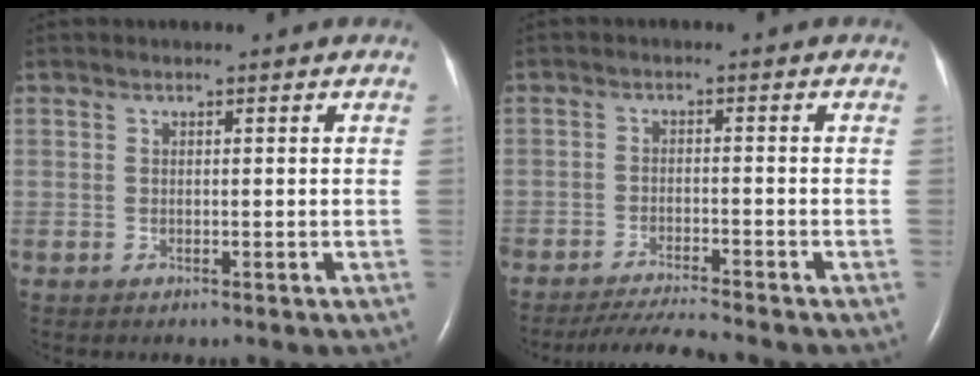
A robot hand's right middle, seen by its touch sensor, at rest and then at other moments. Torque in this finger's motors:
{"motor_torque": [0.34, -0.38, 0.06, 0.02]}